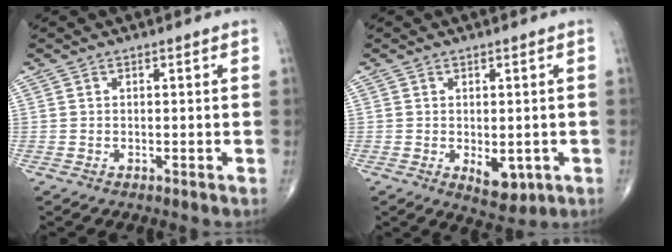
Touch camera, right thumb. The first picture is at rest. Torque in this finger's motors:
{"motor_torque": [1.97, 2.92, 0.51, 0.41, 0.00]}